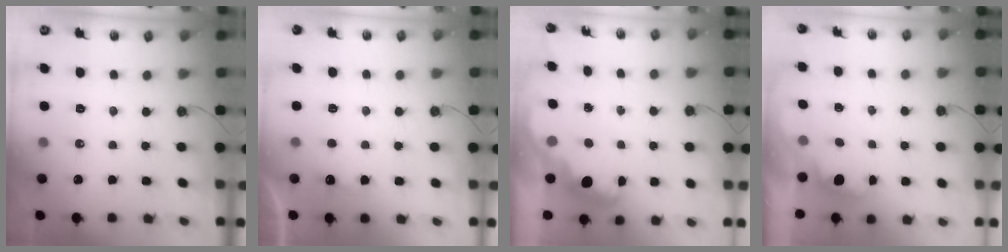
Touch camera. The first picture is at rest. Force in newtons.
{"total": 2.1, "press": 1.9, "slide": 0.8}
{"total": 2.8, "press": 2.7, "slide": 0.8}
{"total": 0.7, "press": 0.1, "slide": 0.7}